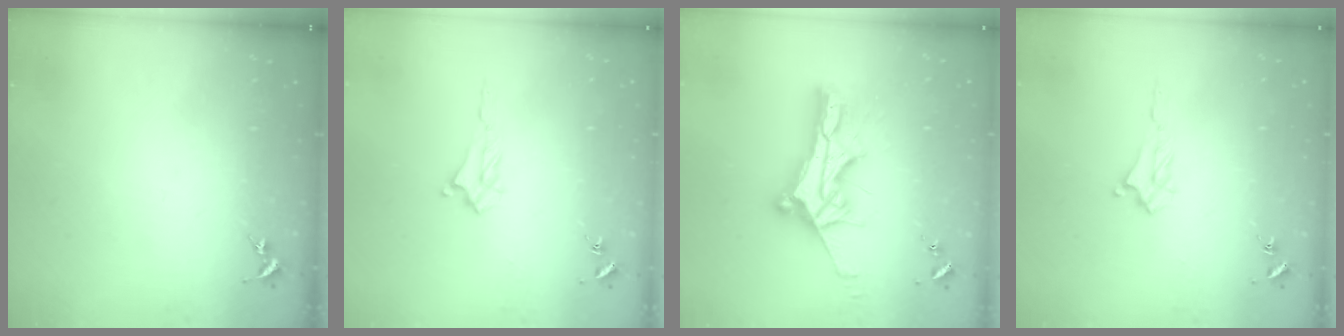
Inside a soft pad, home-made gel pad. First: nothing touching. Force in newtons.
{"total": 2.4, "press": 2.4, "slide": 0.5}
{"total": 11.7, "press": 11.7, "slide": 0.8}
{"total": 2.4, "press": 2.4, "slide": 0.5}